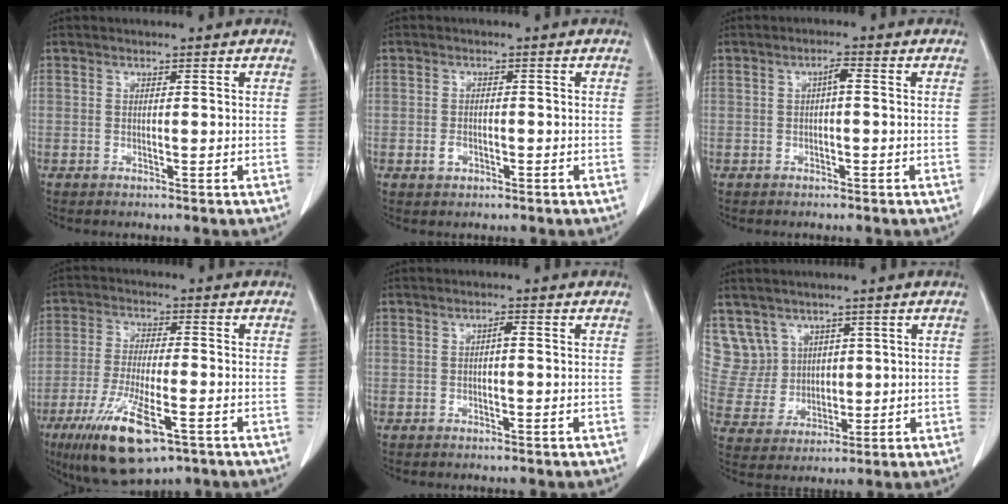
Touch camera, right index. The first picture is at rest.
{"total": 1.7, "force": [-0.8, 1.3, 0.9], "torque": [-0.018, 0.003, -0.008]}
{"total": 1.6, "force": [0.1, 0.3, 1.5], "torque": [-0.030, 0.006, 0.003]}
{"total": 12.6, "force": [-6.7, 3.1, 10.2], "torque": [-0.200, -0.026, -0.108]}
{"total": 0.8, "force": [0.0, 0.2, 0.8], "torque": [-0.018, 0.002, 0.000]}
{"total": 7.3, "force": [4.1, 6.0, -0.1], "torque": [-0.006, 0.018, 0.098]}